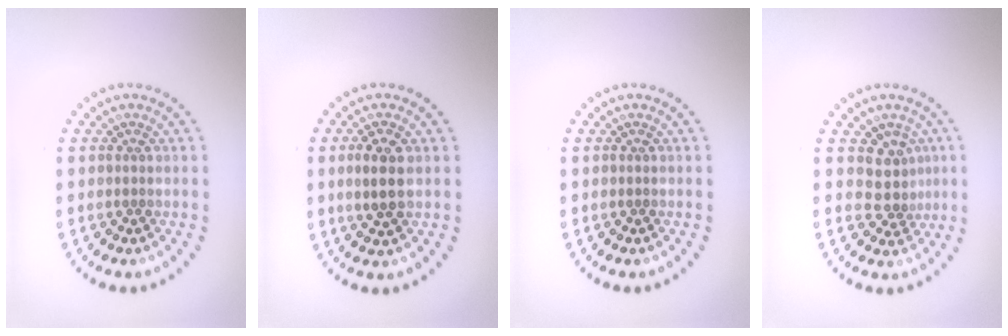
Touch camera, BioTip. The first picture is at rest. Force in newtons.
{"total": 2.9, "press": 2.9, "slide": 0.4}
{"total": 0.0}
{"total": 2.7, "press": 2.0, "slide": 1.8}